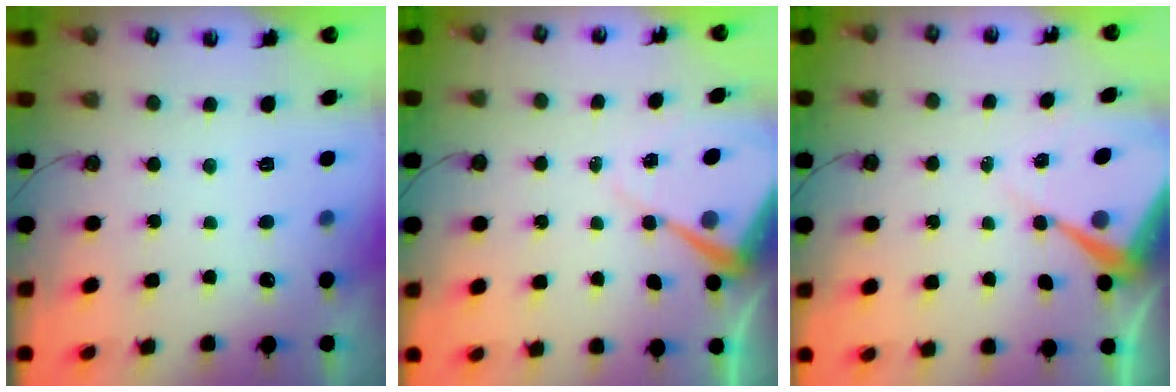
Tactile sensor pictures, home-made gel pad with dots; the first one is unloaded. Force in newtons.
{"total": 7.5, "press": 7.5, "slide": 0.5}
{"total": 7.2, "press": 7.2, "slide": 0.6}